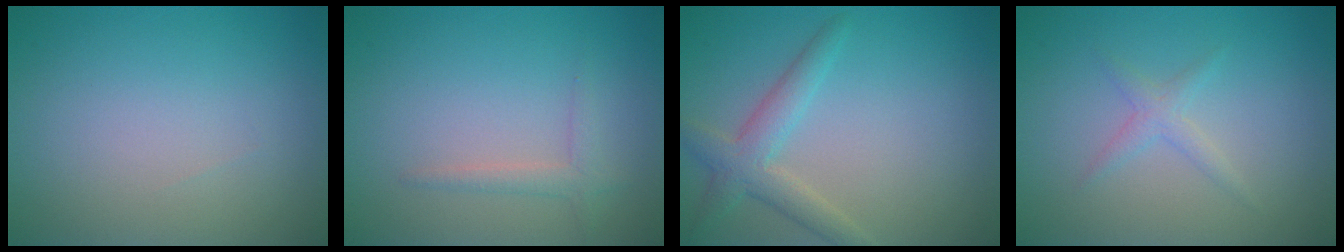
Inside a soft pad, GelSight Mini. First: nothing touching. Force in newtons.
{"total": 1.4, "press": 1.4, "slide": 0.1}
{"total": 3.1, "press": 3.1, "slide": 0.1}
{"total": 1.3, "press": 1.3, "slide": 0.1}